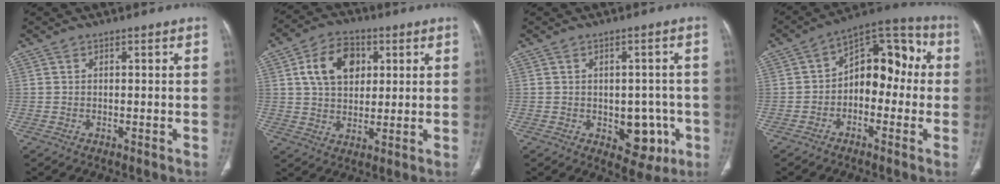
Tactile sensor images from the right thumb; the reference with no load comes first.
{"total": 11.4, "force": [3.5, 7.9, 7.4], "torque": [-0.102, -0.001, 0.058]}
{"total": 8.0, "force": [-2.2, 5.3, 5.6], "torque": [-0.032, 0.007, -0.017]}
{"total": 12.6, "force": [-0.6, 8.2, 9.5], "torque": [-0.090, 0.051, -0.028]}